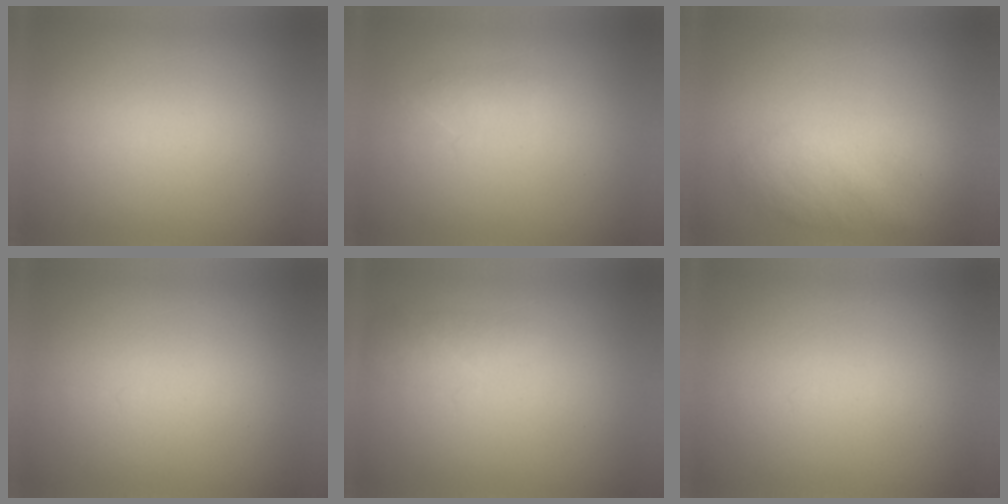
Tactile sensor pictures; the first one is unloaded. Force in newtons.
{"total": 1.3}
{"total": 5.4}
{"total": 0.0}
{"total": 1.9}
{"total": 0.0}